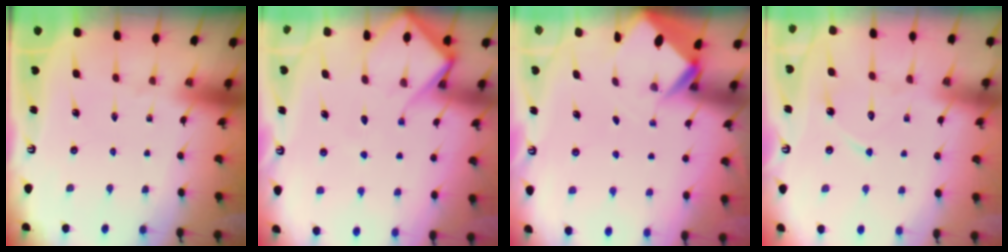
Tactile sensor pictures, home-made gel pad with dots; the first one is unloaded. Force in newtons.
{"total": 8.9, "press": 8.8, "slide": 0.8}
{"total": 2.8, "press": 2.8, "slide": 0.1}
{"total": 8.7, "press": 8.7, "slide": 0.7}